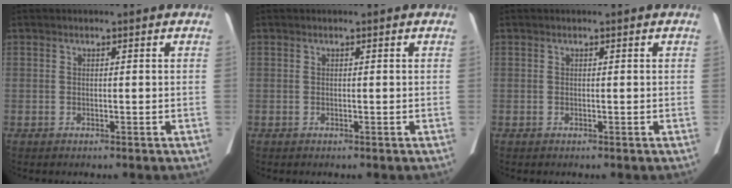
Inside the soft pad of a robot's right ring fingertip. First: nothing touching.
{"total": 0.0}
{"total": 0.0}